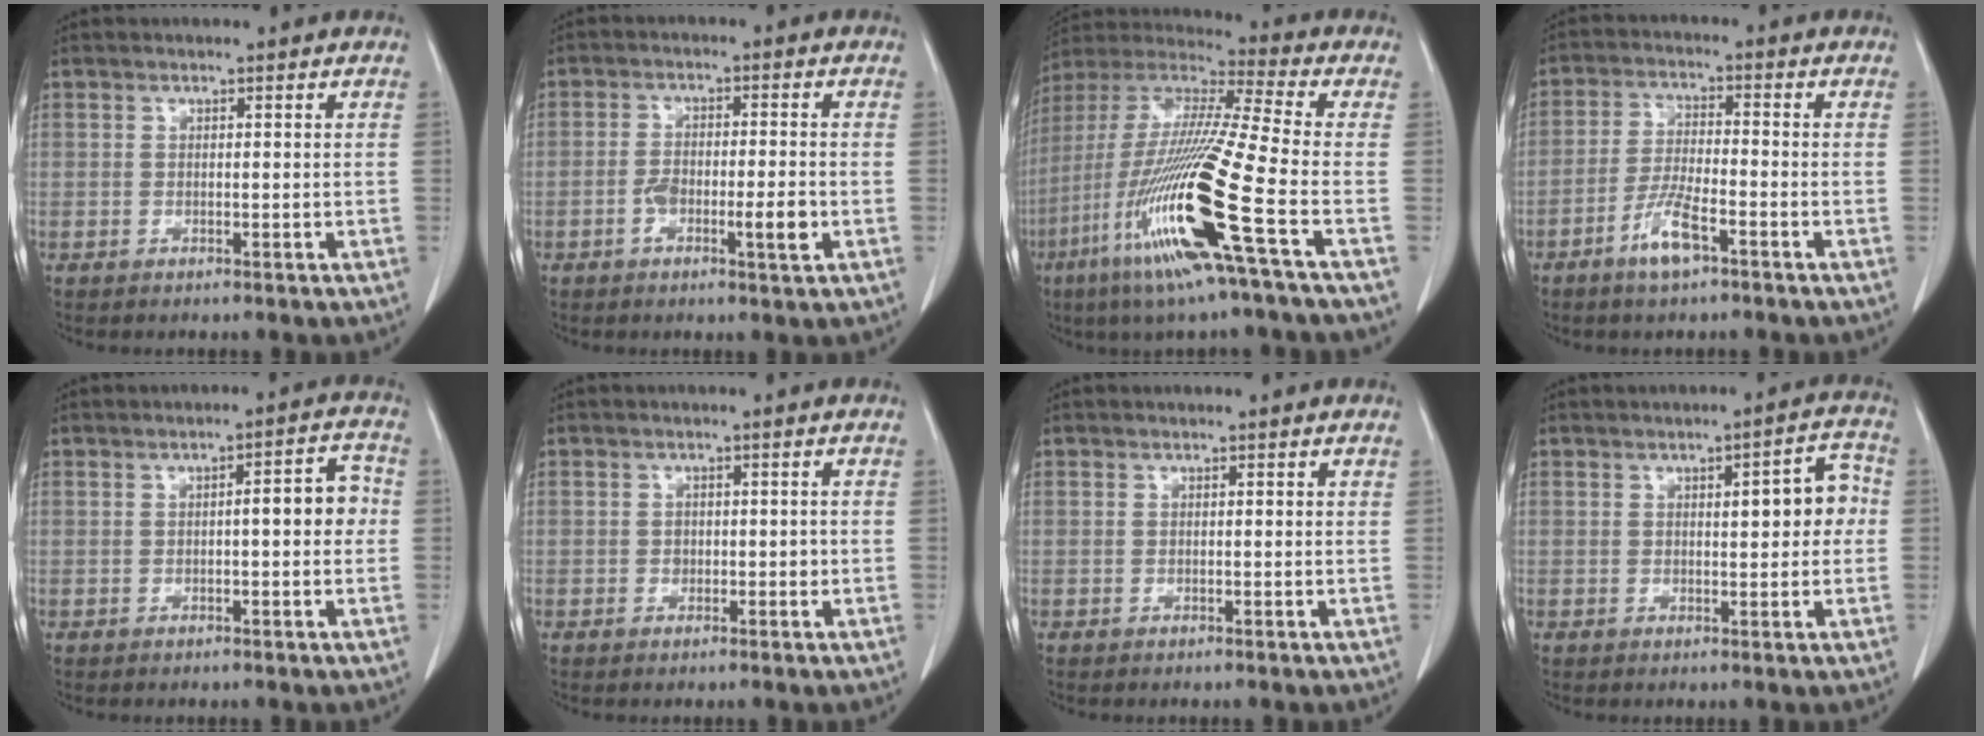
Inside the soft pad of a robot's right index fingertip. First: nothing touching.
{"total": 5.8, "force": [-1.9, 1.2, 5.4], "torque": [-0.092, 0.003, -0.031]}
{"total": 21.5, "force": [-8.0, -0.5, 19.9], "torque": [-0.430, -0.042, -0.165]}
{"total": 6.2, "force": [-3.7, 1.0, 4.9], "torque": [-0.101, -0.005, -0.071]}
{"total": 5.2, "force": [0.0, 1.3, 5.0], "torque": [-0.062, 0.020, -0.005]}
{"total": 1.6, "force": [-0.2, 1.3, 1.0], "torque": [-0.013, 0.003, -0.001]}
{"total": 0.0}
{"total": 6.2, "force": [0.8, 1.9, 5.8], "torque": [-0.071, 0.020, 0.010]}